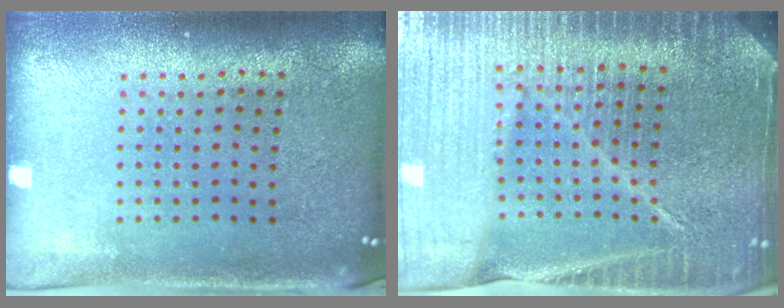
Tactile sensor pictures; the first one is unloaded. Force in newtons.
{"total": 5.1, "press": 4.6, "slide": 2.3}